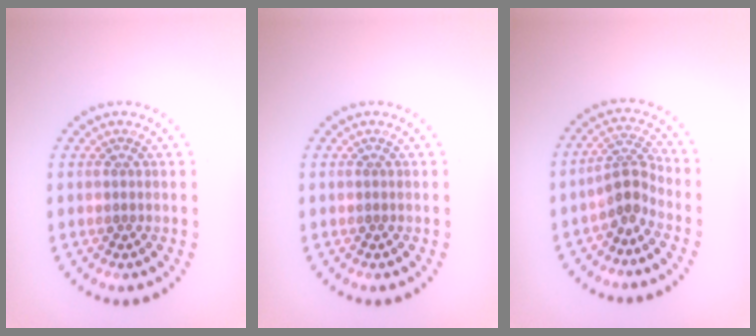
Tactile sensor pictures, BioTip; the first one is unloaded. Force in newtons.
{"total": 0.0}
{"total": 2.5, "press": 1.8, "slide": 1.8}